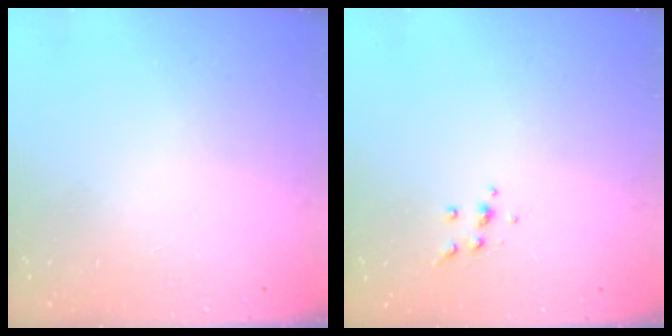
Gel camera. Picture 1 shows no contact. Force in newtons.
{"total": 4.0, "press": 3.8, "slide": 1.0}